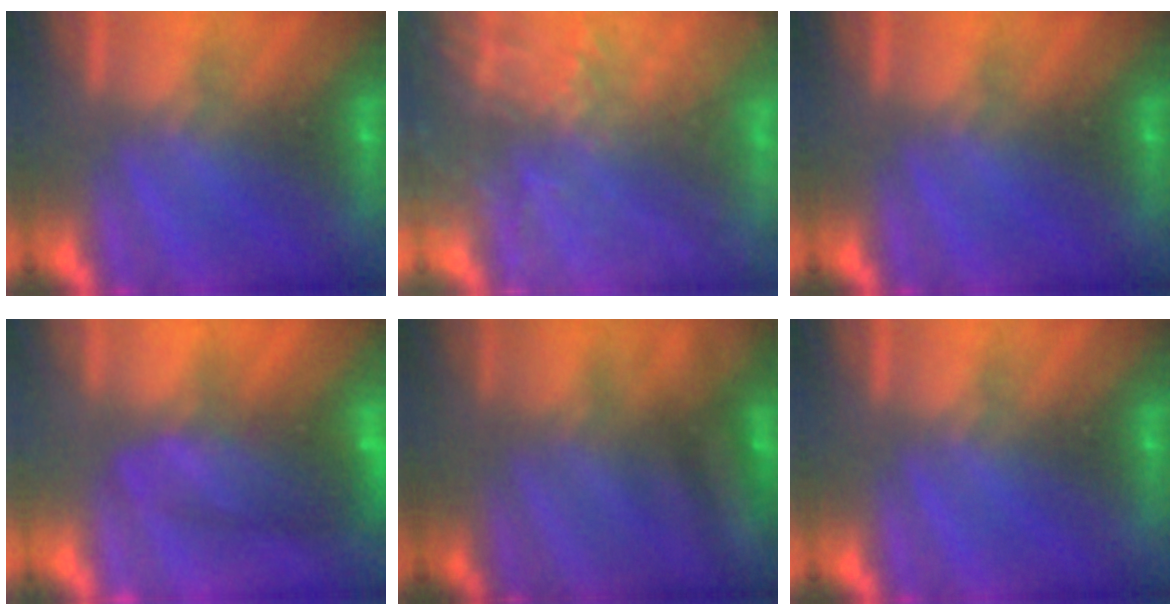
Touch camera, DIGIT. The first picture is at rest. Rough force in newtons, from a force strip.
{"total": 7.1}
{"total": 0.0}
{"total": 7.6}
{"total": 2.4}
{"total": 0.0}